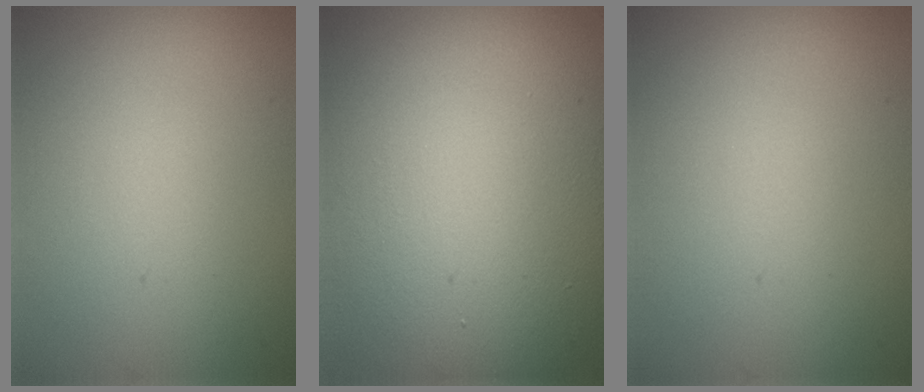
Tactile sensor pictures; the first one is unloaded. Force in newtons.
{"total": 15.6, "press": 15.6, "slide": 1.0}
{"total": 0.0}